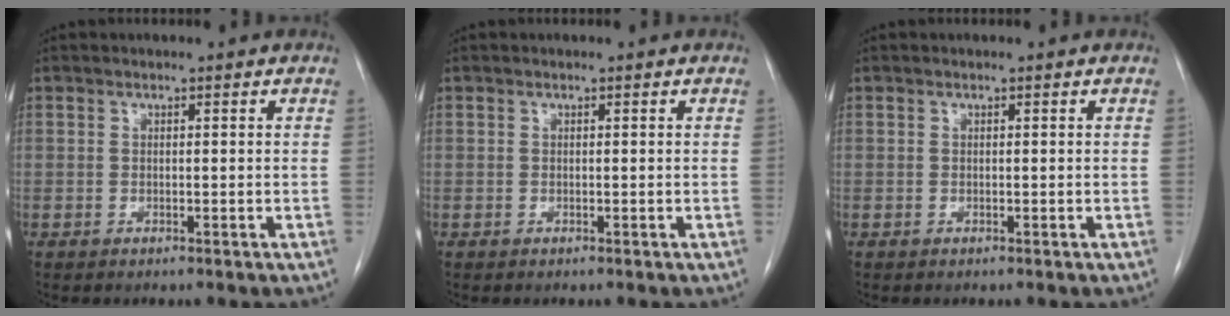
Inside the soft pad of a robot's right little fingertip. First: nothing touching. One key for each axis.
{"total": 0.0}
{"total": 0.0}